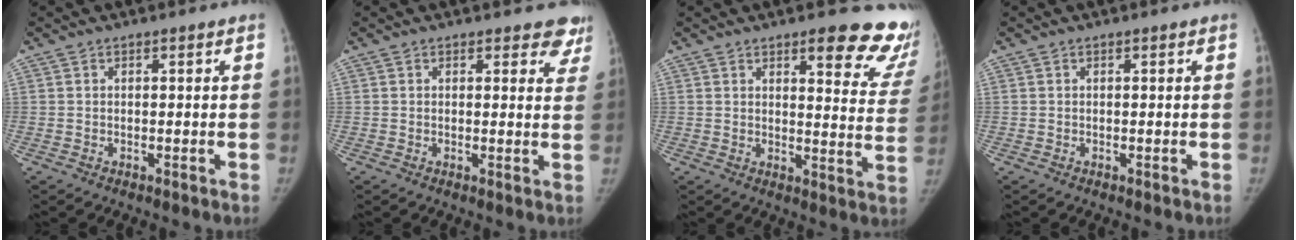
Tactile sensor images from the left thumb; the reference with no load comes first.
{"total": 5.6, "force": [4.9, 2.6, 0.9], "torque": [0.039, -0.023, 0.032]}
{"total": 15.9, "force": [12.4, 4.7, 8.6], "torque": [-0.055, -0.087, 0.127]}
{"total": 0.0}